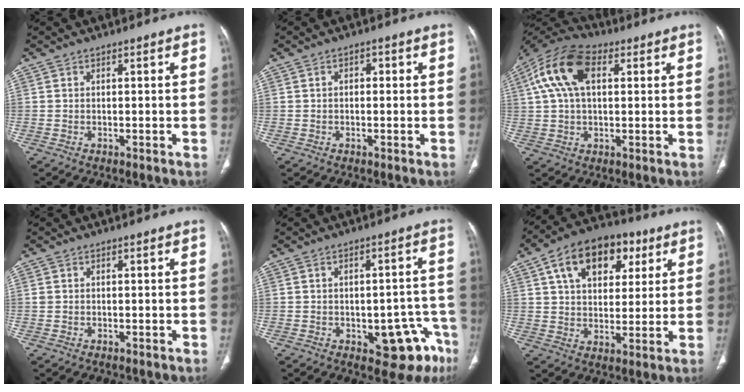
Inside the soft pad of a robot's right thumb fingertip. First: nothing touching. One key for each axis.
{"total": 1.3, "fx": 0.1, "fy": 0.9, "fz": 0.9, "tx": -0.008, "ty": 0.006, "tz": -0.002}
{"total": 13.7, "fx": 3.9, "fy": 7.8, "fz": 10.5, "tx": -0.208, "ty": 0.028, "tz": 0.067}
{"total": 0.6, "fx": 0.1, "fy": 0.5, "fz": 0.2, "tx": 0.002, "ty": 0.002, "tz": 0.003}
{"total": 10.9, "fx": -4.9, "fy": 5.6, "fz": 7.9, "tx": -0.055, "ty": 0.037, "tz": -0.053}
{"total": 16.6, "fx": 7.1, "fy": 10.6, "fz": 10.7, "tx": -0.135, "ty": 0.001, "tz": 0.111}